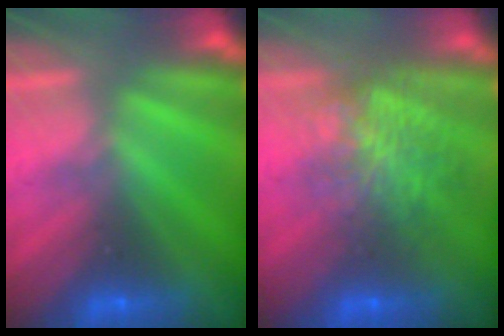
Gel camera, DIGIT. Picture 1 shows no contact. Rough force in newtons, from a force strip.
{"total": 6.9}